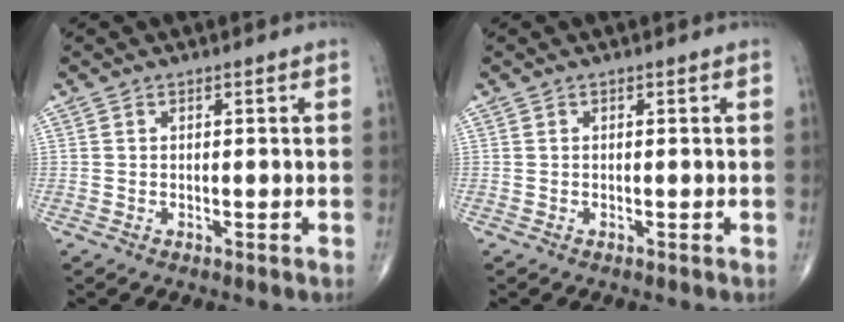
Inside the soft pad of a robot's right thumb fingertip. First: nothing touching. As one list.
[{"total": 0.0}]